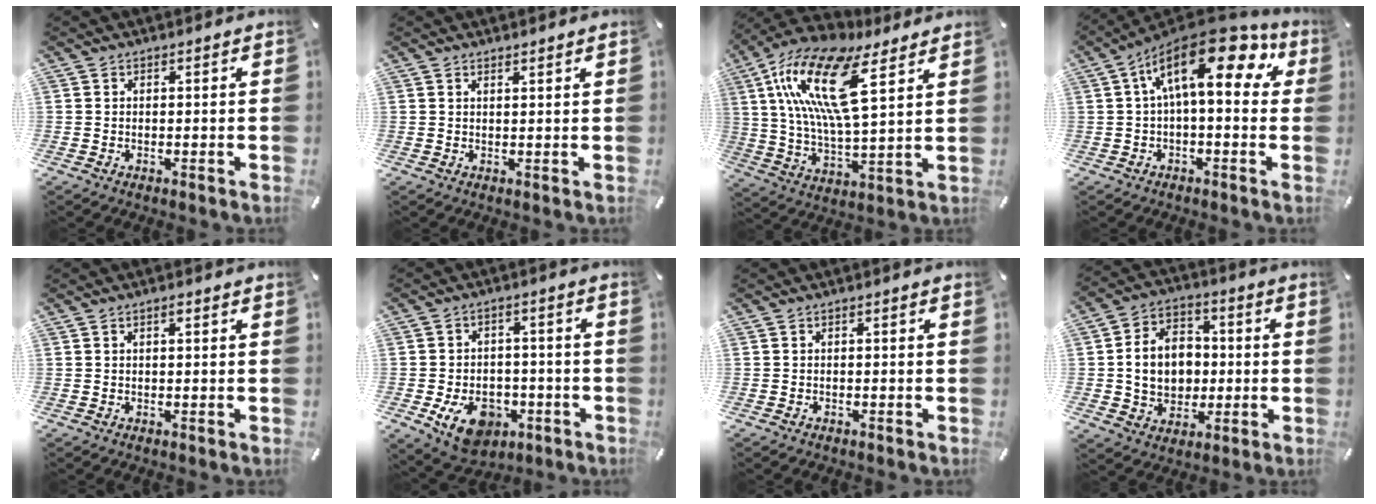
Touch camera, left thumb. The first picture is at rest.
{"total": 1.1, "force": [1.0, -0.2, 0.3], "torque": [-0.005, -0.004, 0.020]}
{"total": 20.3, "force": [9.8, 7.0, 16.4], "torque": [-0.350, -0.033, 0.157]}
{"total": 18.1, "force": [6.2, 8.0, 15.1], "torque": [-0.256, -0.042, 0.099]}
{"total": 1.0, "force": [0.4, 0.2, 0.9], "torque": [-0.019, 0.002, 0.006]}
{"total": 11.0, "force": [-4.7, 7.6, 6.5], "torque": [-0.103, 0.027, -0.078]}
{"total": 0.8, "force": [-0.6, 0.3, 0.4], "torque": [-0.009, 0.000, -0.011]}
{"total": 11.6, "force": [-0.4, 9.9, 6.0], "torque": [-0.118, 0.020, -0.001]}